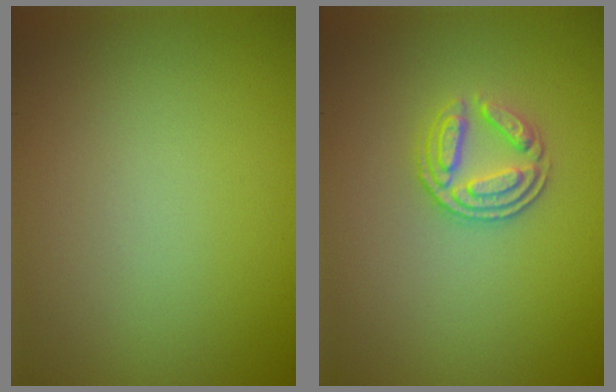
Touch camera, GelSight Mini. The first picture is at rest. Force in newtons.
{"total": 3.0, "press": 2.5, "slide": 1.6}